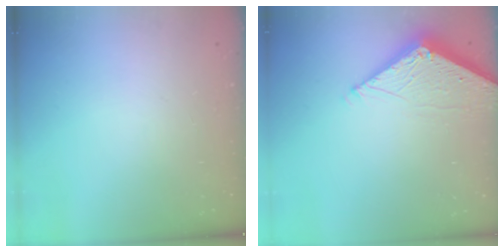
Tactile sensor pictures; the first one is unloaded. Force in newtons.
{"total": 6.6, "press": 6.6, "slide": 0.1}